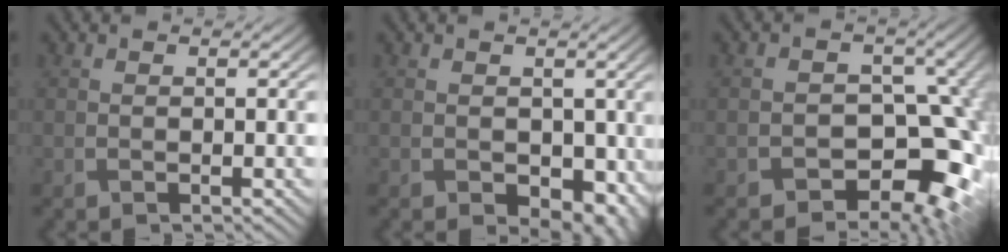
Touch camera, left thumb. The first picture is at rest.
{"total": 5.4, "force": [-1.4, 4.2, 3.2], "torque": [-0.034, -0.006, -0.014]}
{"total": 9.1, "force": [-4.1, 6.1, 5.3], "torque": [-0.045, -0.012, -0.063]}